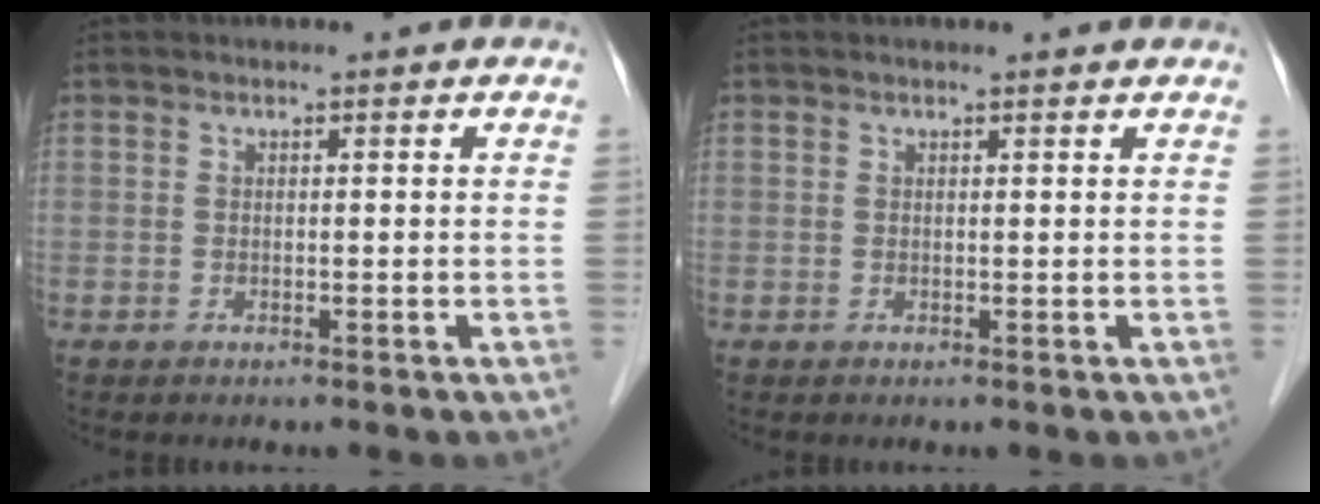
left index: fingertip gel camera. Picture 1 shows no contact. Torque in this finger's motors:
{"motor_torque": [0.91, -1.10, 0.09, 0.00]}